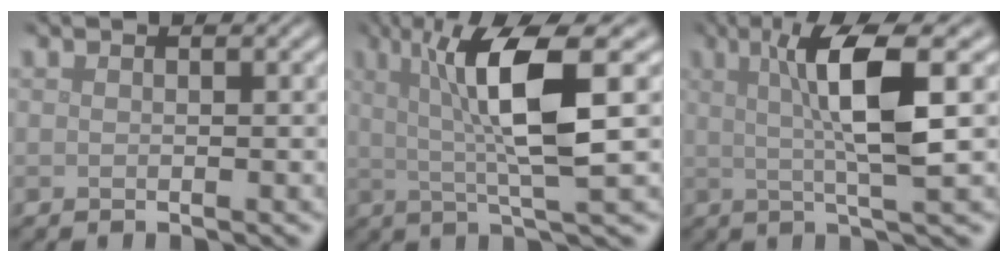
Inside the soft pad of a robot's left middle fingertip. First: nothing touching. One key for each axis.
{"total": 7.9, "fx": 1.6, "fy": 1.3, "fz": 7.6, "tx": -0.126, "ty": 0.005, "tz": 0.028}
{"total": 6.8, "fx": 1.5, "fy": 1.0, "fz": 6.6, "tx": -0.108, "ty": 0.009, "tz": 0.025}